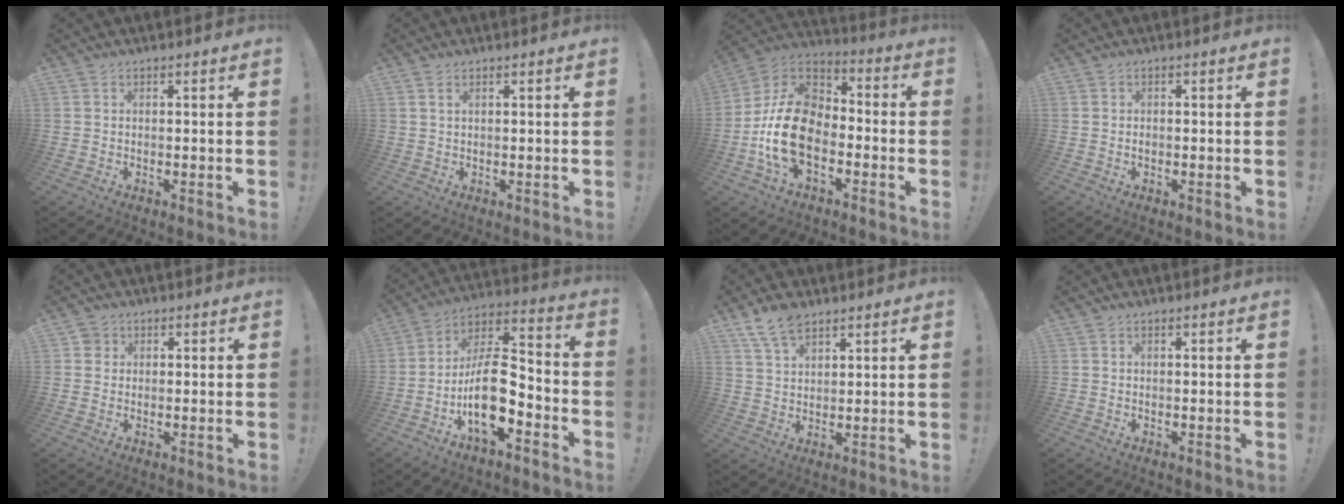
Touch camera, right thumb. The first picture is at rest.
{"total": 1.4, "force": [0.7, 0.6, 1.1], "torque": [-0.021, 0.001, 0.012]}
{"total": 19.4, "force": [-5.7, 12.7, 13.5], "torque": [-0.270, 0.043, -0.088]}
{"total": 0.6, "force": [-0.2, 0.5, 0.2], "torque": [-0.008, 0.004, -0.004]}
{"total": 2.4, "force": [0.9, 2.2, 0.4], "torque": [-0.008, 0.005, 0.017]}
{"total": 16.2, "force": [-6.1, 7.4, 13.1], "torque": [-0.239, 0.036, -0.095]}
{"total": 7.9, "force": [5.6, 3.8, 4.0], "torque": [-0.072, -0.022, 0.107]}
{"total": 0.0}